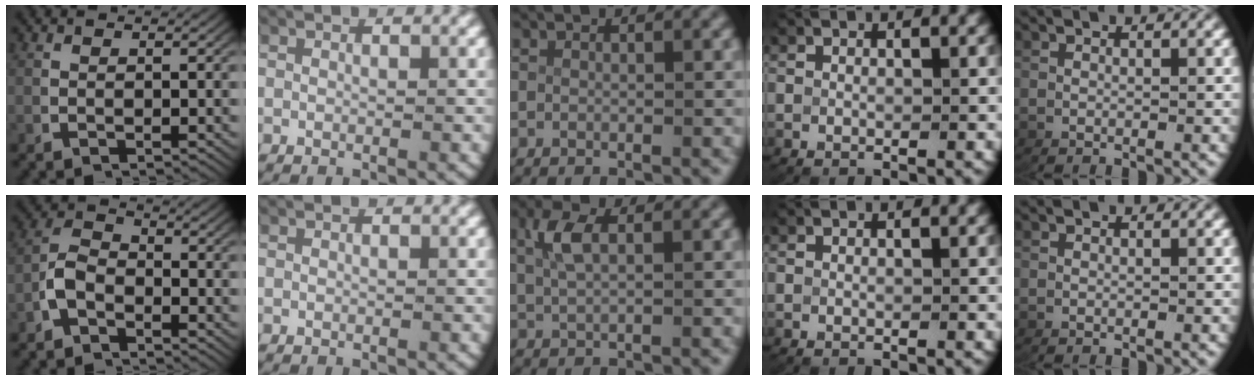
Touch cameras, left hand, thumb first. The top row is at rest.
{"thumb": {"total": 4.0, "force": [-1.6, 3.1, 2.0], "torque": [-0.045, -0.006, -0.032]}, "middle": {"total": 2.5, "force": [0.9, 1.0, 2.1], "torque": [-0.053, 0.000, 0.022]}}